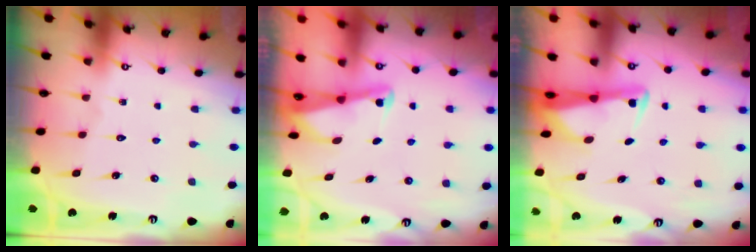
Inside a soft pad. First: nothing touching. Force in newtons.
{"total": 2.1, "press": 2.1, "slide": 0.3}
{"total": 2.7, "press": 2.7, "slide": 0.5}